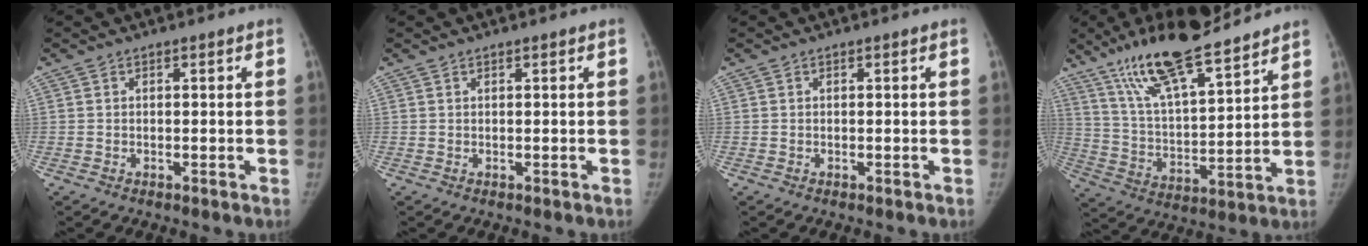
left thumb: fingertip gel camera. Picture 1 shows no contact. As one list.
[{"total": 0.0}, {"total": 0.0}, {"total": 19.0, "force": [14.2, 4.4, 11.9], "torque": [-0.183, -0.058, 0.254]}]